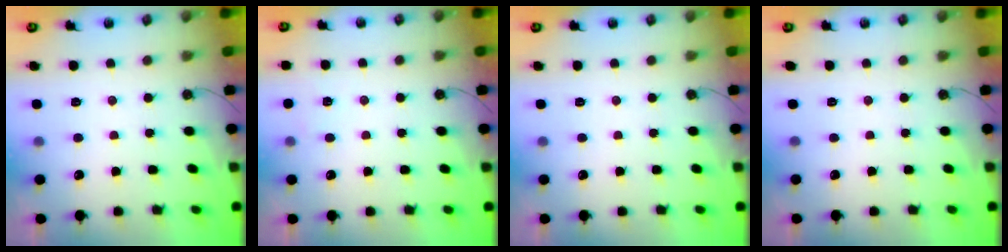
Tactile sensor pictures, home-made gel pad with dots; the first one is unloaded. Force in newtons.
{"total": 3.7, "press": 3.7, "slide": 0.1}
{"total": 0.0}
{"total": 0.0}